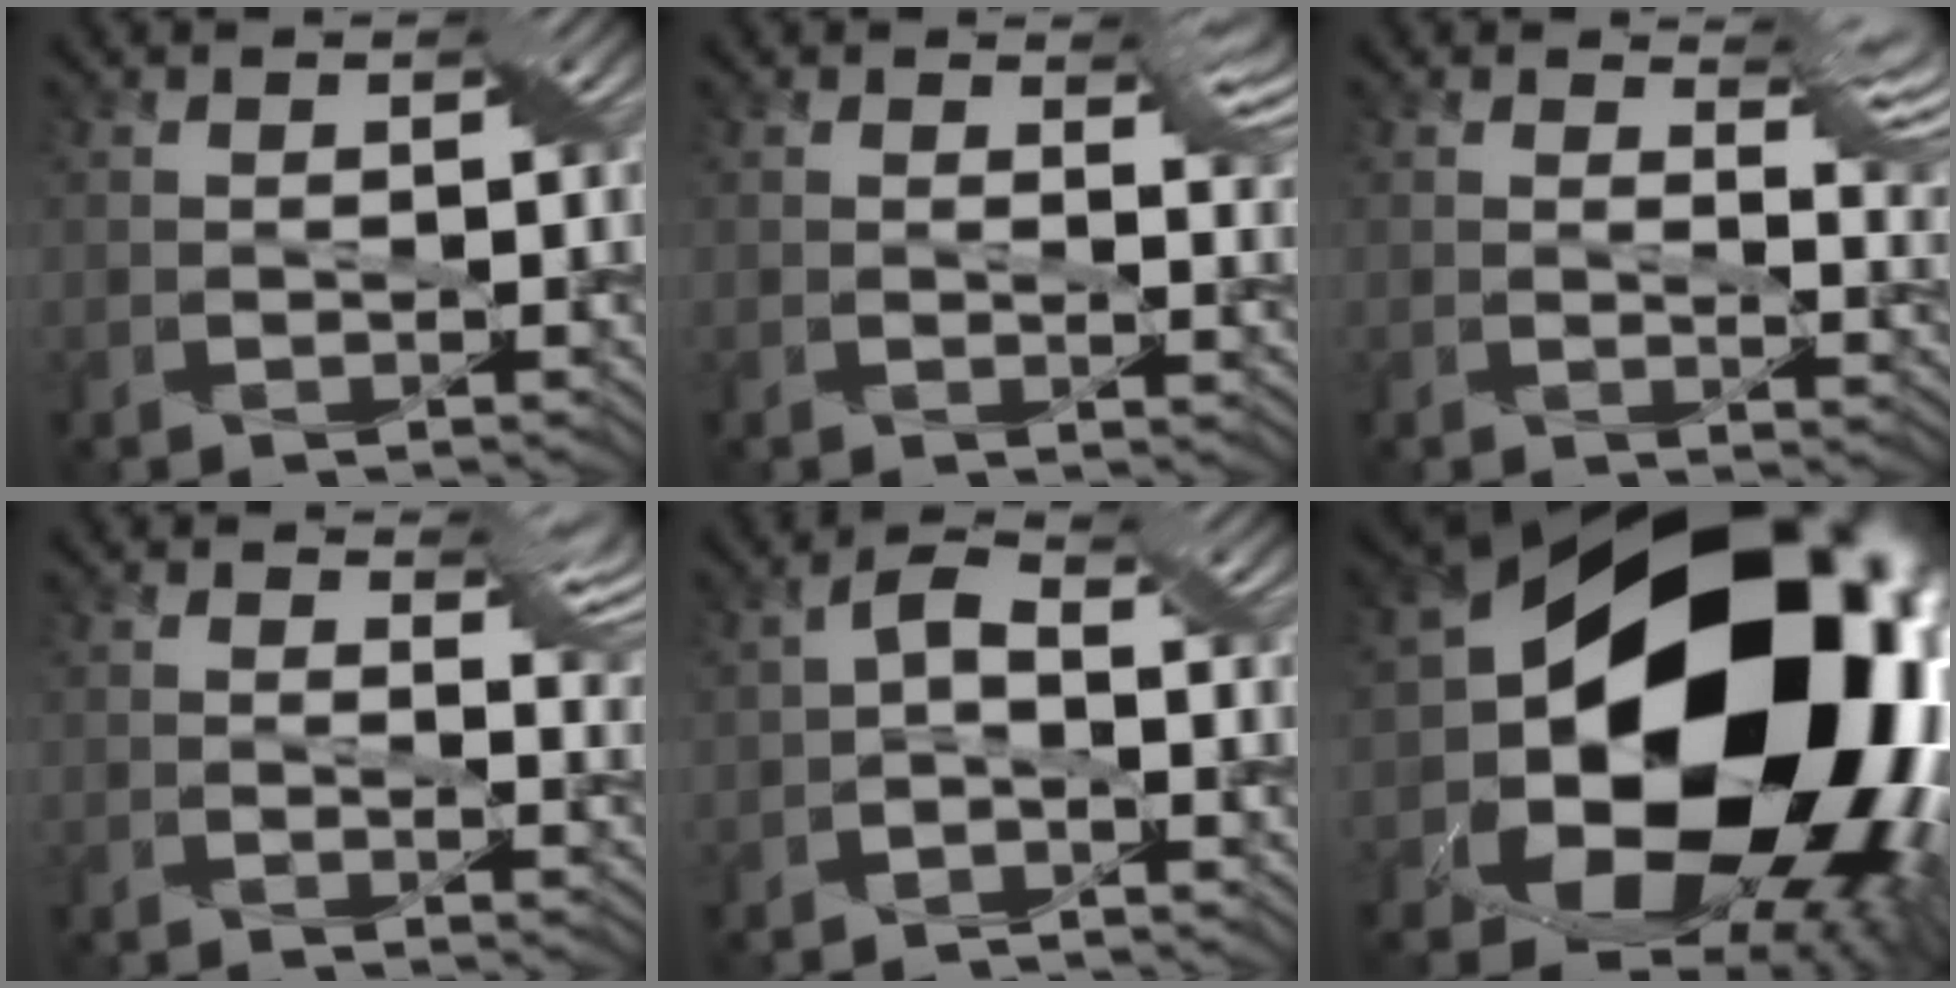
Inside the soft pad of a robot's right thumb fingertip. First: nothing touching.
{"total": 4.0, "force": [2.3, 1.5, 2.9], "torque": [-0.048, -0.007, 0.031]}
{"total": 5.1, "force": [3.0, 1.8, 3.7], "torque": [-0.070, -0.013, 0.046]}
{"total": 4.6, "force": [2.7, 1.8, 3.2], "torque": [-0.059, -0.011, 0.036]}
{"total": 2.1, "force": [-1.0, 0.6, 1.8], "torque": [-0.051, 0.006, -0.026]}
{"total": 20.5, "force": [0.7, 15.9, 13.0], "torque": [-0.289, -0.083, 0.047]}